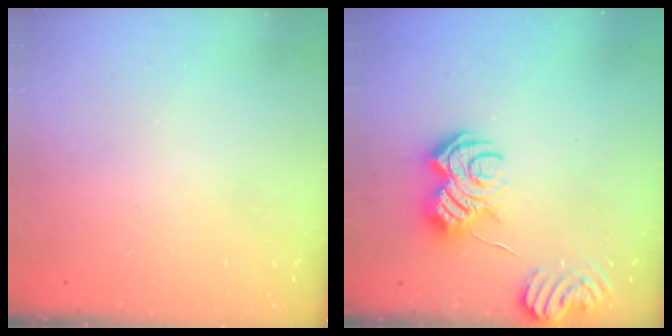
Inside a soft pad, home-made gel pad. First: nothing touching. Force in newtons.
{"total": 11.9, "press": 11.9, "slide": 0.7}